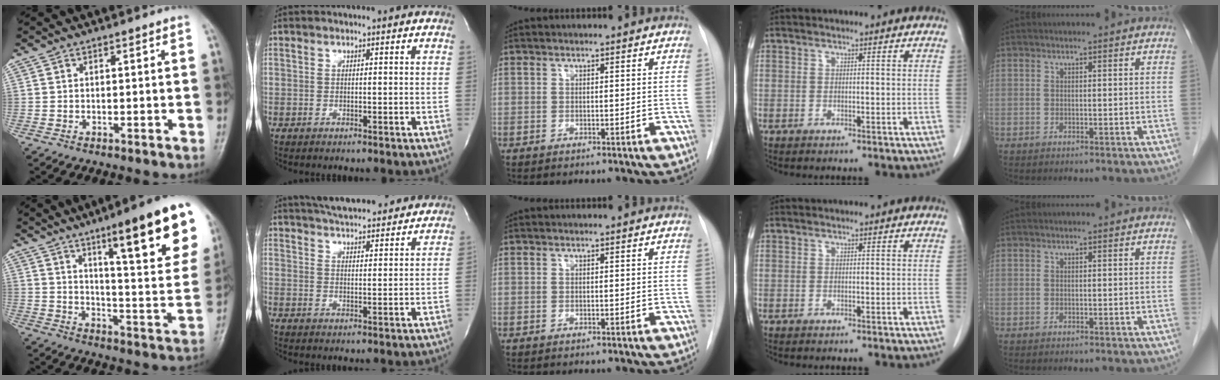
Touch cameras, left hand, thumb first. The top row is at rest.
{"thumb": {"total": 23.1, "force": [12.7, 4.3, 18.9], "torque": [-0.229, -0.047, 0.184]}, "index": {"total": 14.9, "force": [13.5, 3.0, 5.6], "torque": [-0.088, 0.026, 0.190]}}